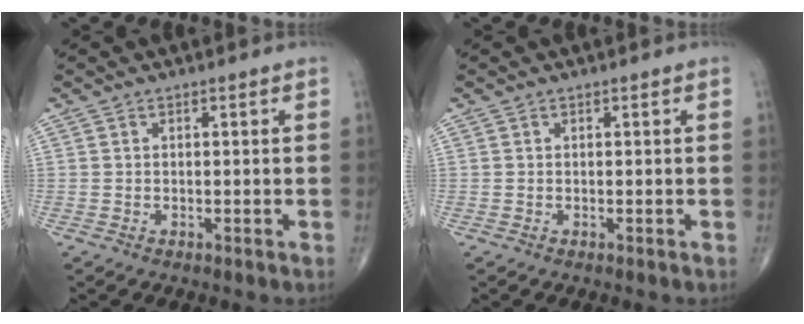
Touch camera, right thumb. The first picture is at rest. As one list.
[{"total": 0.0}]